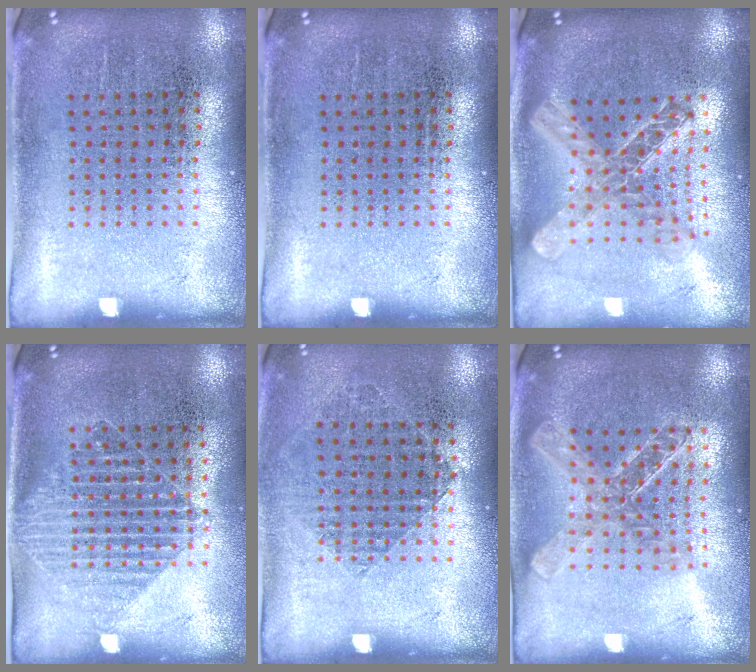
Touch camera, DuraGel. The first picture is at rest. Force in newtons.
{"total": 0.0}
{"total": 2.2, "press": 1.8, "slide": 1.2}
{"total": 1.5, "press": 1.3, "slide": 0.8}
{"total": 0.9, "press": 0.8, "slide": 0.4}
{"total": 1.7, "press": 1.5, "slide": 0.8}